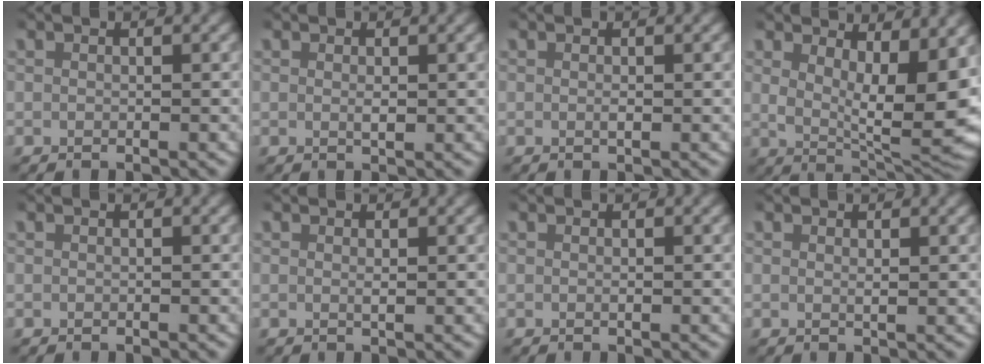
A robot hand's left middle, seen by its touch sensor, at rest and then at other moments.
{"total": 0.8, "force": [0.2, 0.2, 0.8], "torque": [-0.015, -0.006, 0.006]}
{"total": 0.5, "force": [0.1, 0.1, 0.5], "torque": [-0.011, -0.004, 0.002]}
{"total": 9.3, "force": [2.1, 3.6, 8.3], "torque": [-0.105, -0.016, 0.041]}
{"total": 0.0}
{"total": 0.7, "force": [0.4, 0.0, 0.6], "torque": [-0.012, -0.005, 0.008]}
{"total": 0.0}
{"total": 0.7, "force": [0.5, 0.0, 0.5], "torque": [-0.010, -0.007, 0.012]}